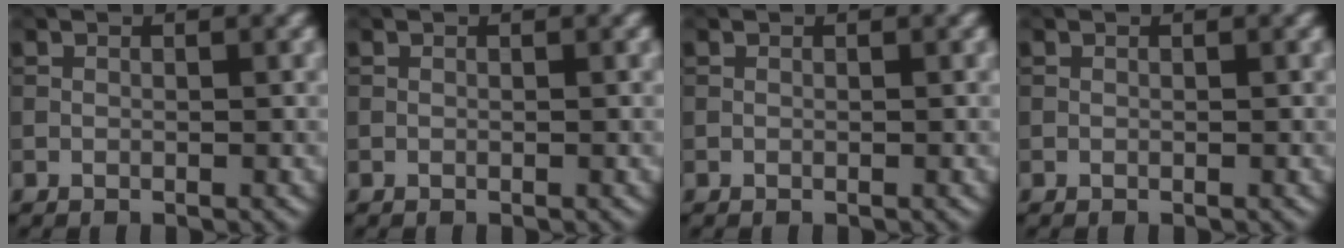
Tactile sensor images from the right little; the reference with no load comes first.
{"total": 0.0}
{"total": 0.0}
{"total": 0.0}